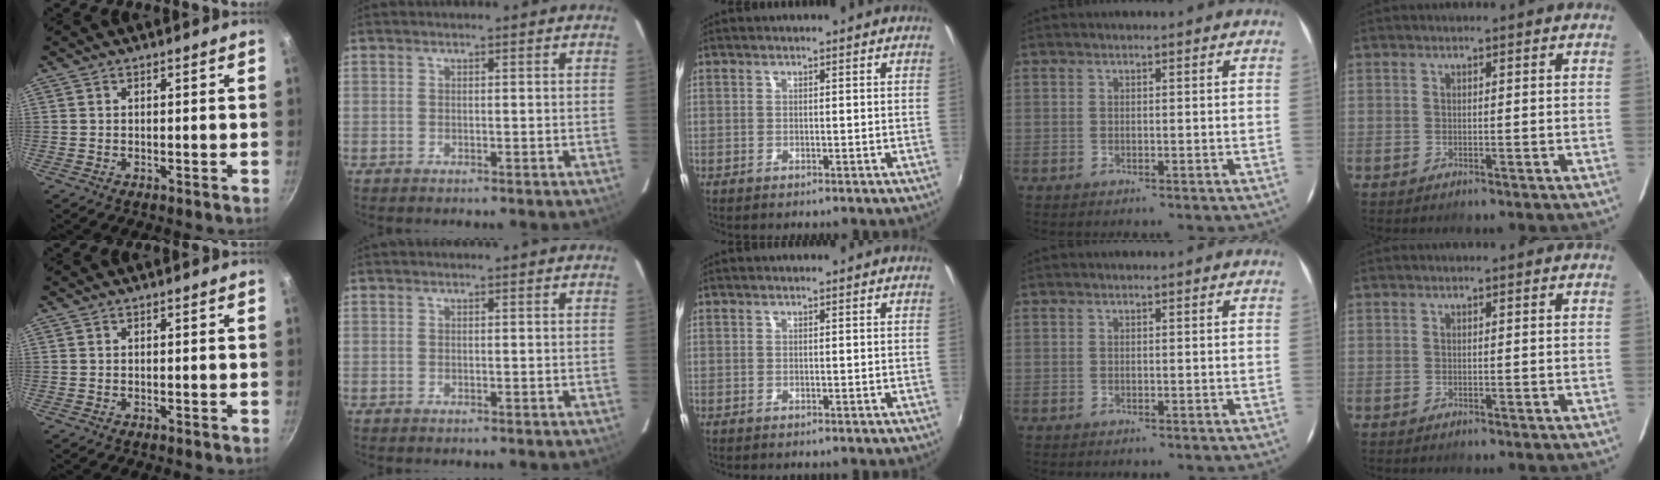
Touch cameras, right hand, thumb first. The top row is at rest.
{}